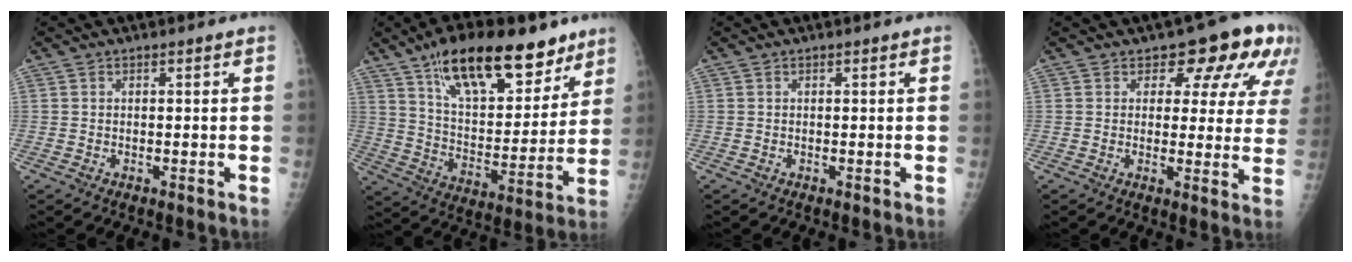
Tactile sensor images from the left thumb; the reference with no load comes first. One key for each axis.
{"total": 23.5, "fx": 15.0, "fy": 10.2, "fz": 14.9, "tx": -0.196, "ty": -0.049, "tz": 0.248}
{"total": 0.0}
{"total": 11.6, "fx": 6.8, "fy": 6.5, "fz": 6.7, "tx": -0.027, "ty": -0.027, "tz": 0.067}